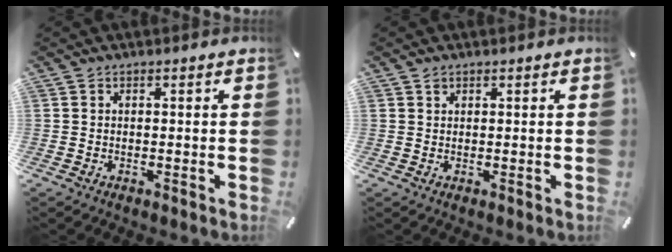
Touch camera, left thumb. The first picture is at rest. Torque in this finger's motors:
{"motor_torque": [-0.14, -0.17, 0.31, 0.08, -0.09]}